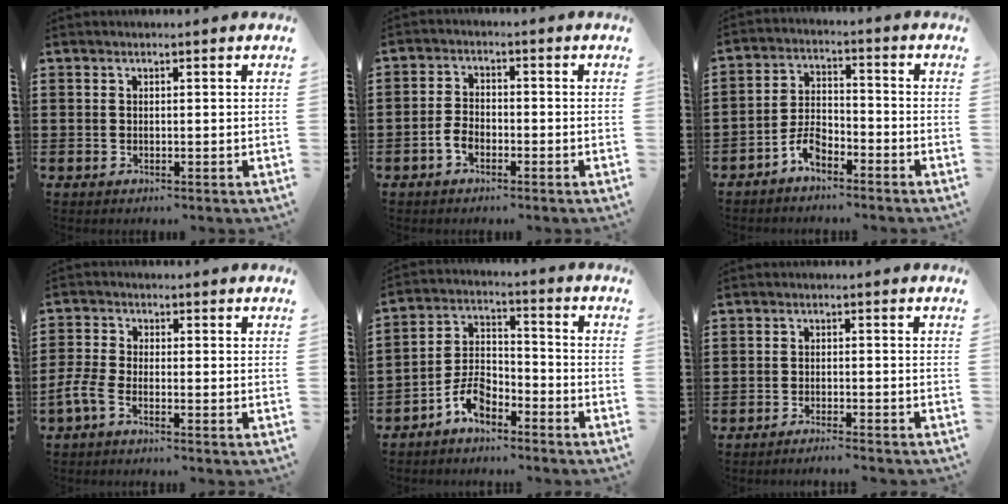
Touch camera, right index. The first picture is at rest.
{"total": 3.2, "force": [-1.6, 1.7, 2.1], "torque": [-0.052, 0.000, -0.036]}
{"total": 4.7, "force": [-3.6, 2.0, 2.2], "torque": [-0.053, 0.008, -0.073]}
{"total": 3.2, "force": [-2.1, 0.8, 2.2], "torque": [-0.066, -0.006, -0.046]}
{"total": 6.1, "force": [-4.5, 2.9, 2.8], "torque": [-0.068, 0.014, -0.090]}
{"total": 2.1, "force": [-2.0, -0.5, 0.2], "torque": [-0.003, 0.001, -0.040]}